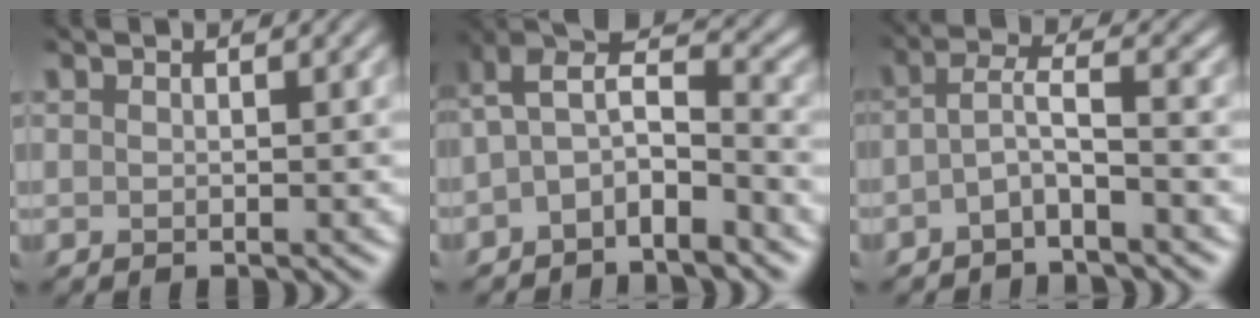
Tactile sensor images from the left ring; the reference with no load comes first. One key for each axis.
{"total": 5.1, "fx": -1.6, "fy": 2.5, "fz": 4.2, "tx": -0.073, "ty": 0.014, "tz": -0.039}
{"total": 2.4, "fx": -1.2, "fy": 0.4, "fz": 2.0, "tx": -0.043, "ty": 0.008, "tz": -0.032}